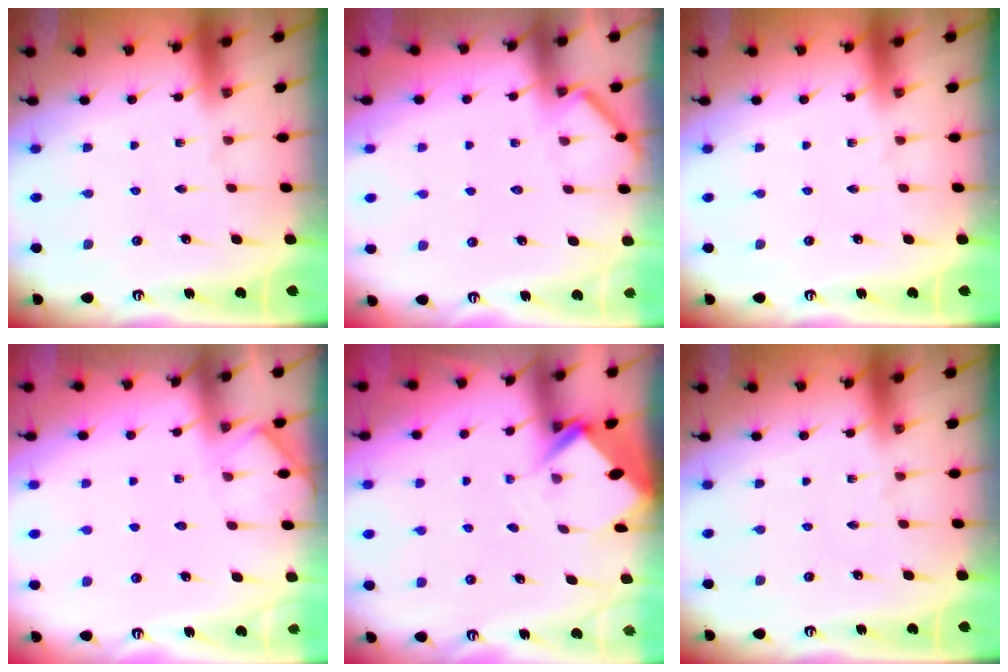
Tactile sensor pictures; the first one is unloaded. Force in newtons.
{"total": 3.8, "press": 3.8, "slide": 0.5}
{"total": 0.0}
{"total": 3.7, "press": 3.6, "slide": 0.4}
{"total": 3.9, "press": 3.9, "slide": 0.3}
{"total": 0.0}